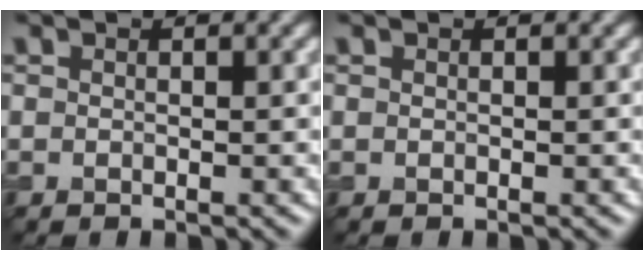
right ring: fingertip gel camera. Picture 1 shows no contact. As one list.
[{"total": 0.0}]